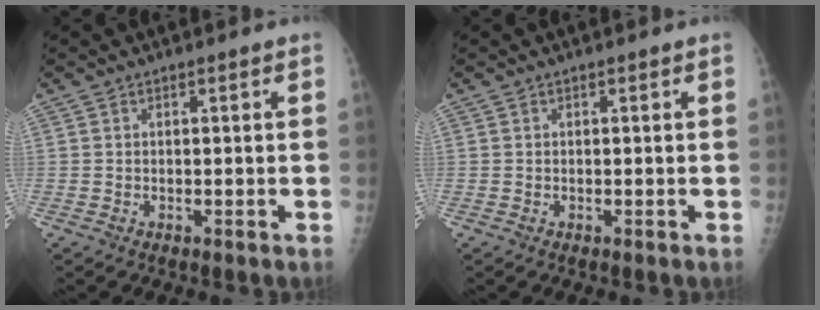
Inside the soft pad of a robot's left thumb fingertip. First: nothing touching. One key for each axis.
{"total": 0.0}